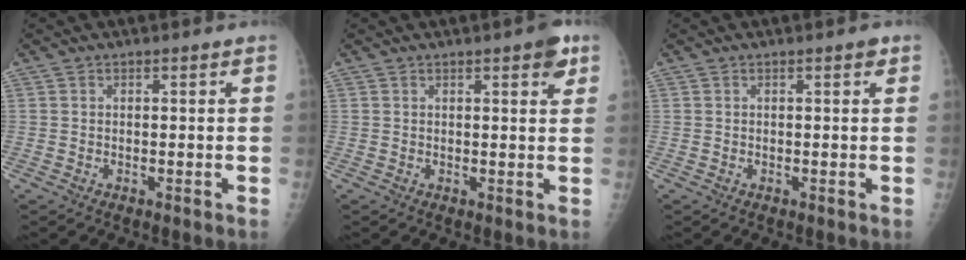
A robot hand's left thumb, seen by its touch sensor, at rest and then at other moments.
{"total": 3.8, "force": [2.1, 1.2, 3.0], "torque": [-0.028, -0.007, 0.021]}
{"total": 1.0, "force": [0.5, 0.5, 0.8], "torque": [-0.005, 0.001, 0.004]}